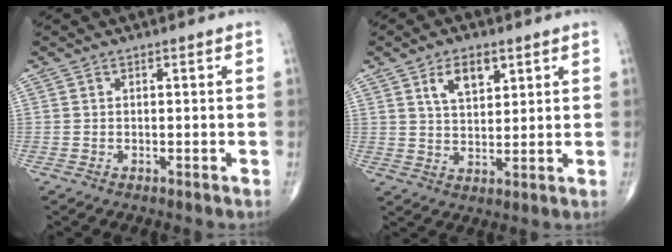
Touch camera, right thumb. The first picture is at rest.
{"total": 6.8, "force": [3.4, 3.6, 4.7], "torque": [-0.064, -0.018, 0.061]}